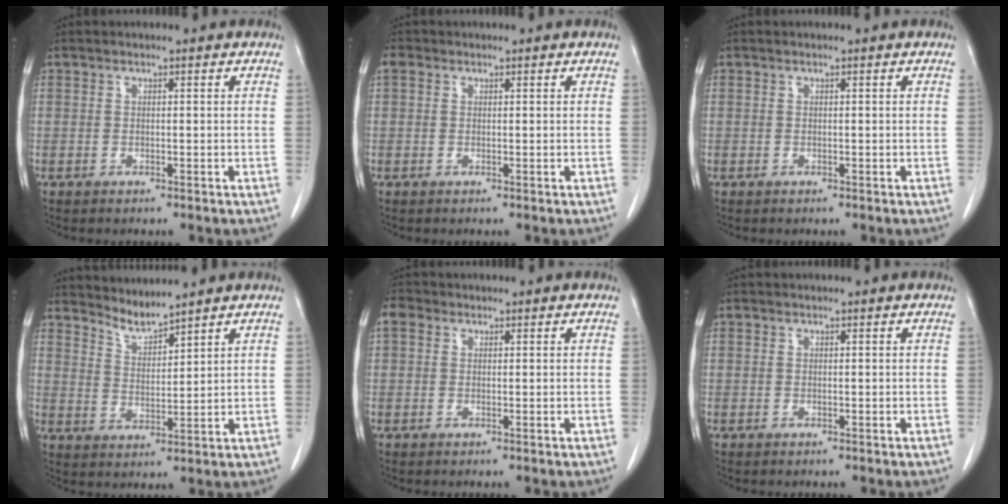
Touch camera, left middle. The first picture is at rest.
{"total": 1.0, "force": [0.4, 0.8, 0.3], "torque": [-0.008, 0.014, 0.006]}
{"total": 0.0}
{"total": 3.8, "force": [3.7, -0.6, 0.1], "torque": [-0.007, -0.011, 0.077]}
{"total": 1.8, "force": [0.7, 1.5, 0.8], "torque": [-0.017, 0.016, 0.010]}
{"total": 0.0}